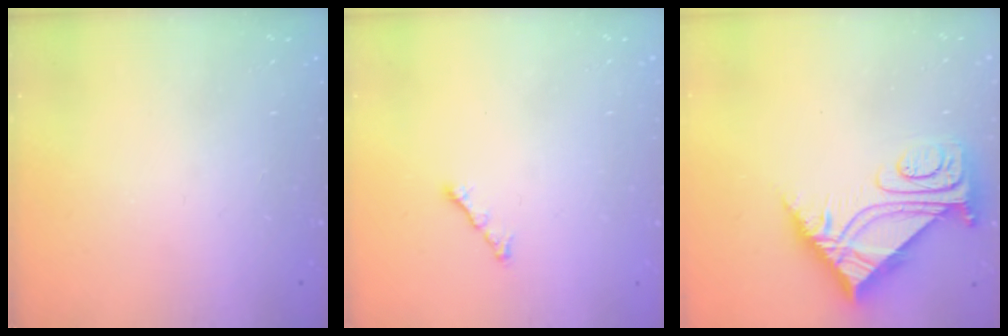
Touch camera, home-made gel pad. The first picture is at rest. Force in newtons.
{"total": 2.3, "press": 2.2, "slide": 0.7}
{"total": 7.5, "press": 7.4, "slide": 0.8}